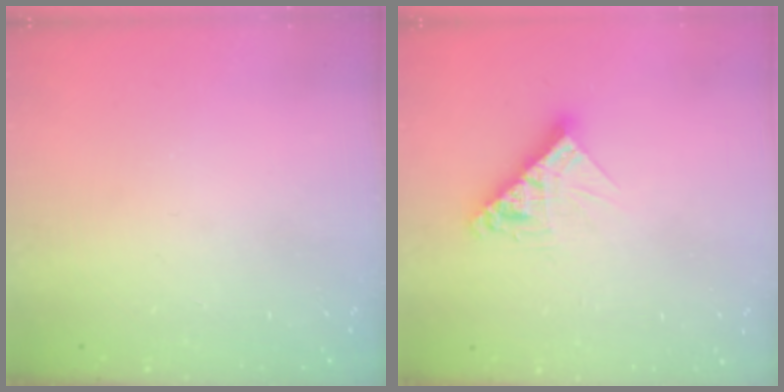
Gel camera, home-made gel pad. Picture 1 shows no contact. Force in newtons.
{"total": 9.7, "press": 9.7, "slide": 0.8}